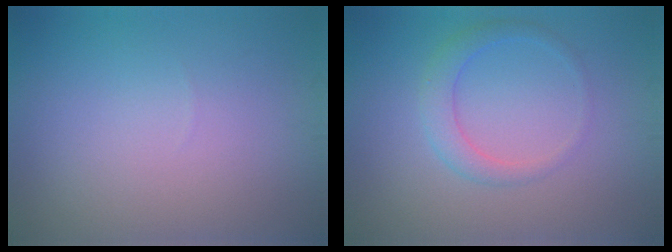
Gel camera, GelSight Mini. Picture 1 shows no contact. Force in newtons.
{"total": 2.4, "press": 2.4, "slide": 0.1}